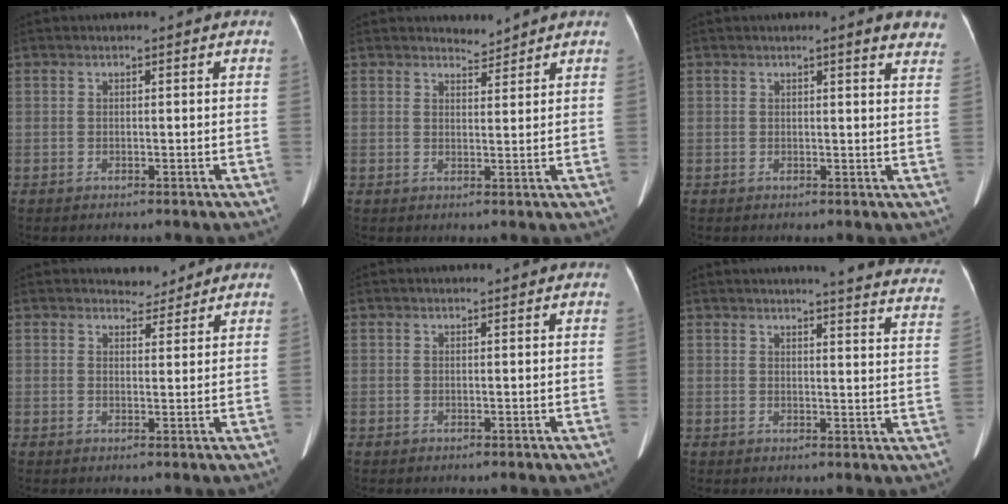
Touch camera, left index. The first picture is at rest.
{"total": 2.0, "force": [2.0, 0.1, -0.3], "torque": [-0.003, -0.004, 0.033]}
{"total": 5.1, "force": [4.2, 0.6, 2.8], "torque": [-0.018, -0.005, 0.032]}
{"total": 2.7, "force": [2.6, 0.9, -0.1], "torque": [0.003, -0.003, 0.037]}
{"total": 1.3, "force": [1.2, 0.2, 0.5], "torque": [-0.010, 0.014, 0.015]}
{"total": 19.4, "force": [18.2, 1.1, 6.6], "torque": [-0.068, -0.091, 0.183]}